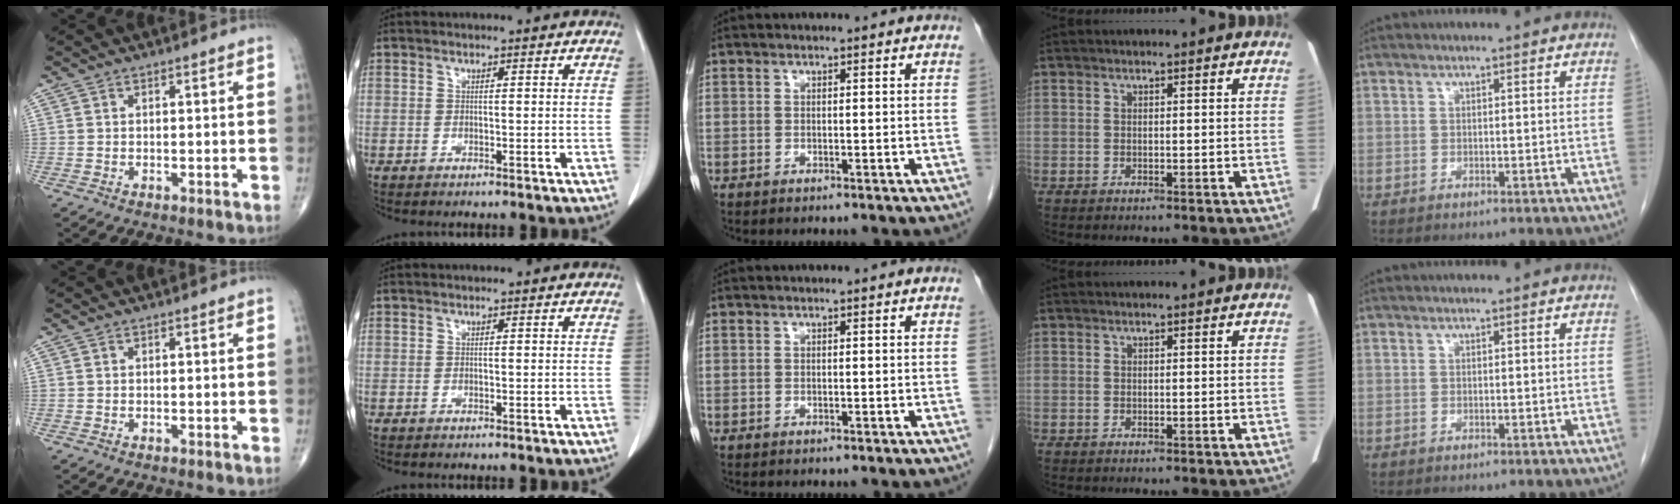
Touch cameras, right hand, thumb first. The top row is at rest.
{}